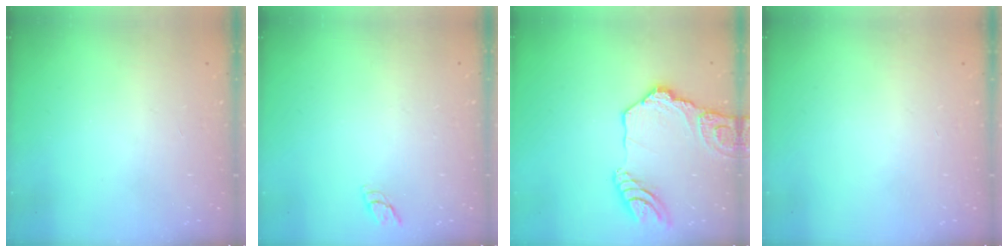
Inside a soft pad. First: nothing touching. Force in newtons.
{"total": 4.8, "press": 4.7, "slide": 0.4}
{"total": 17.1, "press": 17.0, "slide": 2.1}
{"total": 0.0}